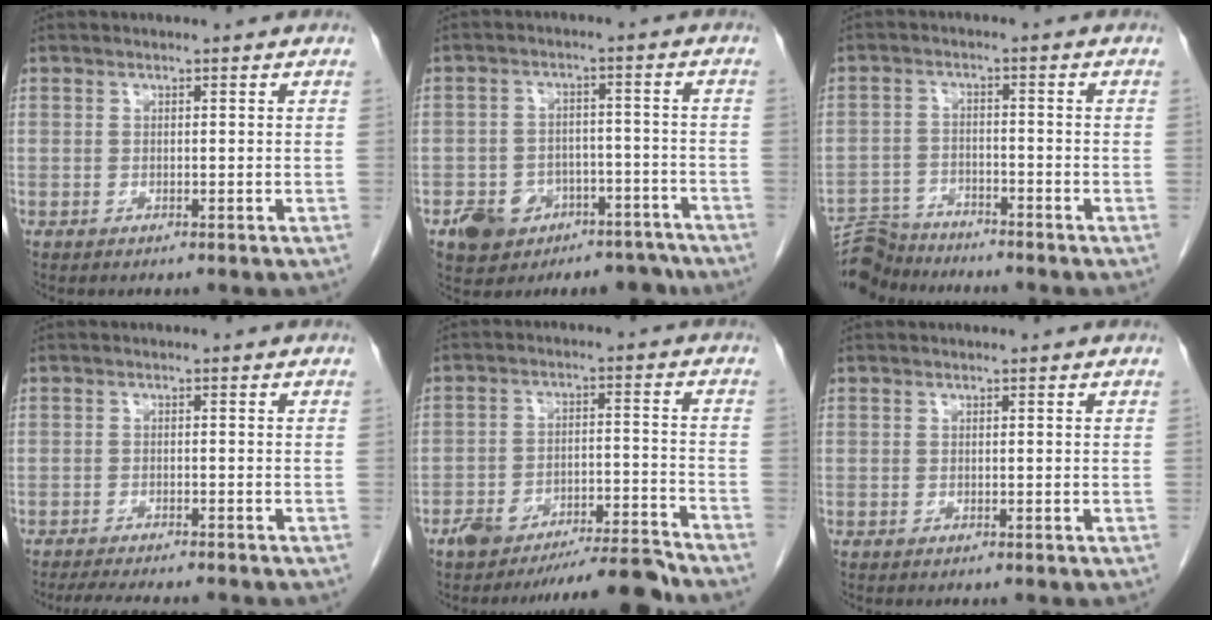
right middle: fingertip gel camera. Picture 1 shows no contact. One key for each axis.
{"total": 10.2, "fx": -6.7, "fy": 7.2, "fz": 3.0, "tx": -0.039, "ty": 0.031, "tz": -0.091}
{"total": 7.0, "fx": -6.9, "fy": 1.1, "fz": -0.3, "tx": 0.004, "ty": -0.001, "tz": -0.127}
{"total": 7.8, "fx": -6.9, "fy": 1.0, "fz": 3.4, "tx": -0.052, "ty": -0.015, "tz": -0.100}
{"total": 9.9, "fx": -9.2, "fy": 0.4, "fz": 3.5, "tx": -0.040, "ty": 0.021, "tz": -0.149}
{"total": 0.0}